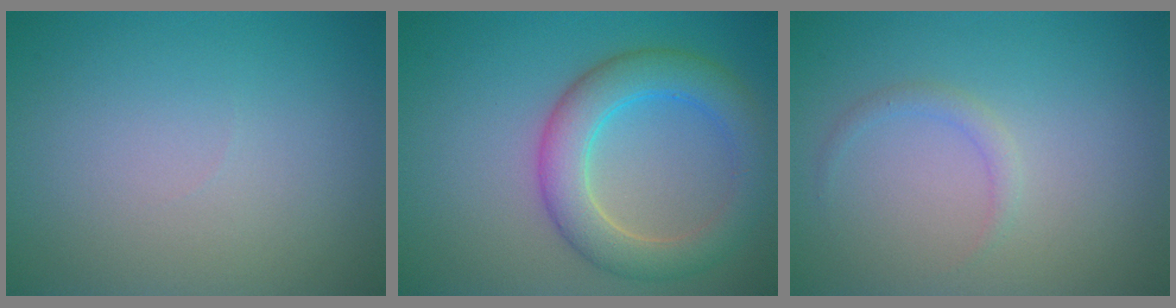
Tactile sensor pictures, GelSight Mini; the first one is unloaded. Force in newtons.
{"total": 5.6, "press": 5.6, "slide": 0.5}
{"total": 1.1, "press": 1.1, "slide": 0.0}